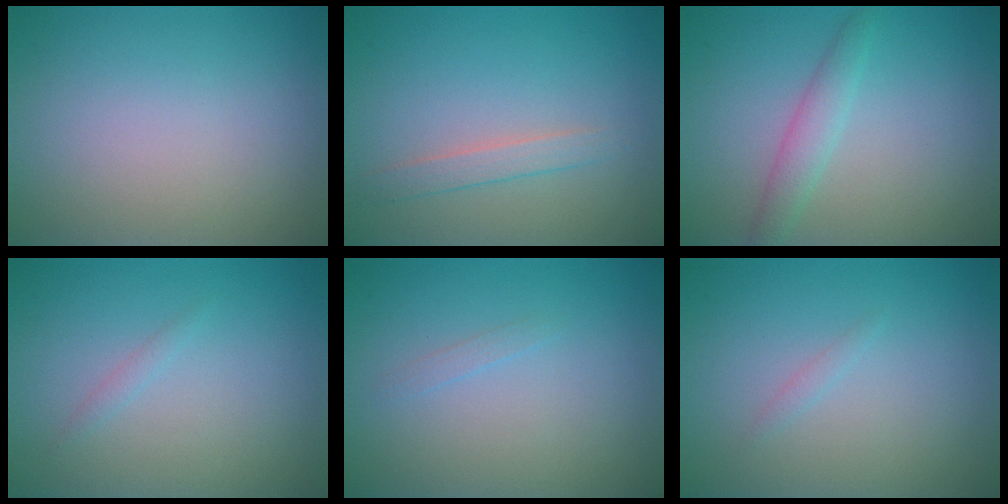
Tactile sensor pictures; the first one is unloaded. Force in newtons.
{"total": 1.5, "press": 1.5, "slide": 0.0}
{"total": 2.0, "press": 2.0, "slide": 0.1}
{"total": 0.6, "press": 0.6, "slide": 0.0}
{"total": 0.5, "press": 0.5, "slide": 0.1}
{"total": 0.6, "press": 0.6, "slide": 0.0}